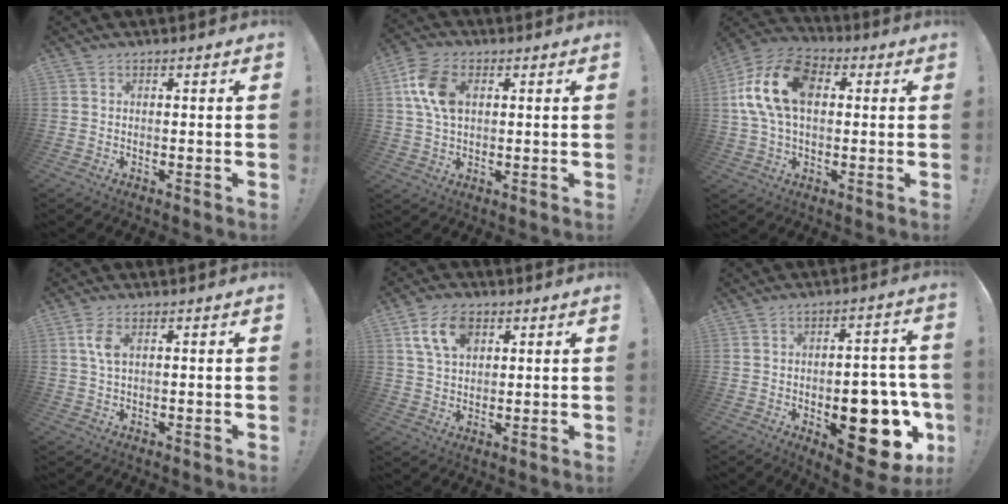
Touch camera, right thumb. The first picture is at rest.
{"total": 11.1, "force": [2.7, 7.1, 8.0], "torque": [-0.160, 0.008, 0.054]}
{"total": 18.1, "force": [3.3, 11.7, 13.4], "torque": [-0.257, 0.006, 0.056]}
{"total": 4.4, "force": [1.2, 1.8, 3.8], "torque": [-0.081, 0.001, 0.019]}
{"total": 10.4, "force": [4.5, 6.6, 6.6], "torque": [-0.108, -0.002, 0.086]}
{"total": 18.9, "force": [-5.9, 9.7, 15.1], "torque": [-0.154, 0.033, -0.070]}